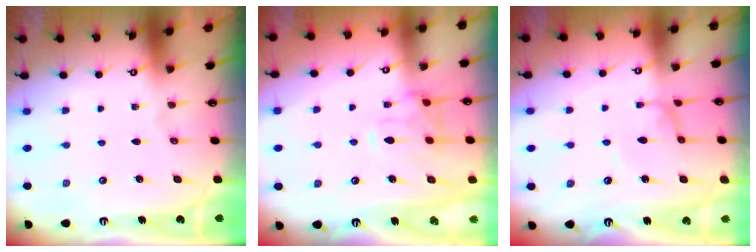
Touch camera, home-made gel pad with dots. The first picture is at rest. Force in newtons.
{"total": 3.5, "press": 3.3, "slide": 1.3}
{"total": 0.6, "press": 0.5, "slide": 0.2}